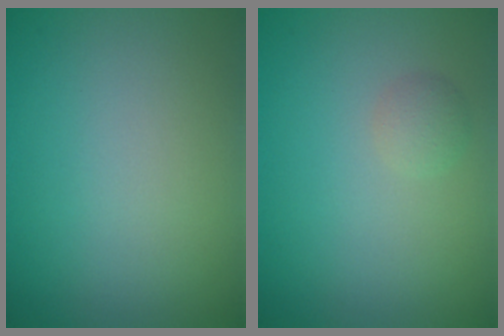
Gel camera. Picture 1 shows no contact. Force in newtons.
{"total": 1.2, "press": 1.2, "slide": 0.0}